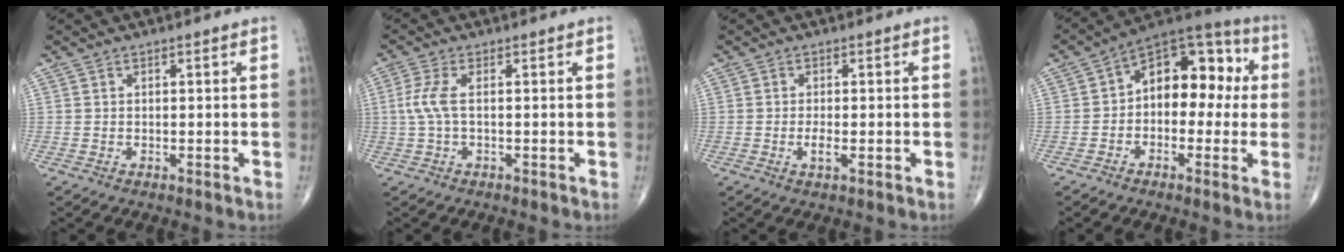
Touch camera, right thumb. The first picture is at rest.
{"total": 3.8, "force": [0.0, 1.1, 3.7], "torque": [-0.107, 0.004, -0.002]}
{"total": 2.1, "force": [-0.6, 0.6, 1.9], "torque": [-0.040, -0.002, -0.011]}
{"total": 14.2, "force": [0.9, 9.0, 10.9], "torque": [-0.108, 0.047, -0.006]}